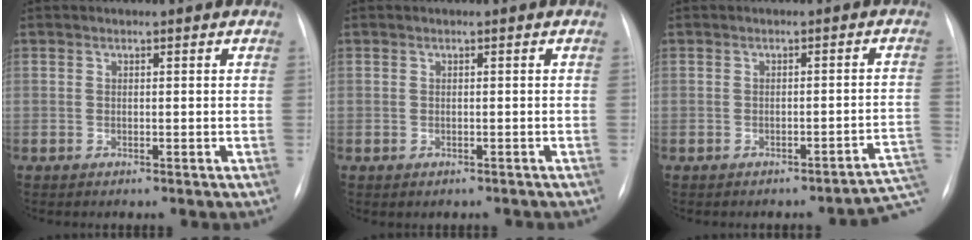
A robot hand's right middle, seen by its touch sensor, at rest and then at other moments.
{"total": 0.8, "force": [-0.6, 0.5, 0.3], "torque": [-0.005, 0.000, -0.005]}
{"total": 4.4, "force": [-3.8, 0.5, 2.3], "torque": [-0.004, 0.027, -0.034]}